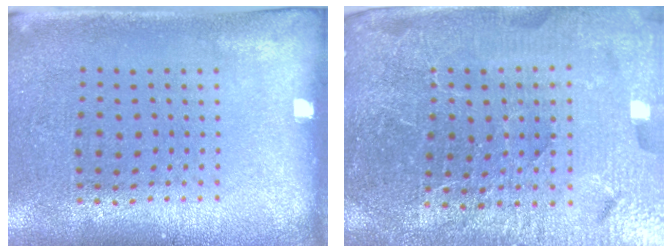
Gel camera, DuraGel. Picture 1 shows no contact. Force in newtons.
{"total": 6.2, "press": 5.5, "slide": 2.8}